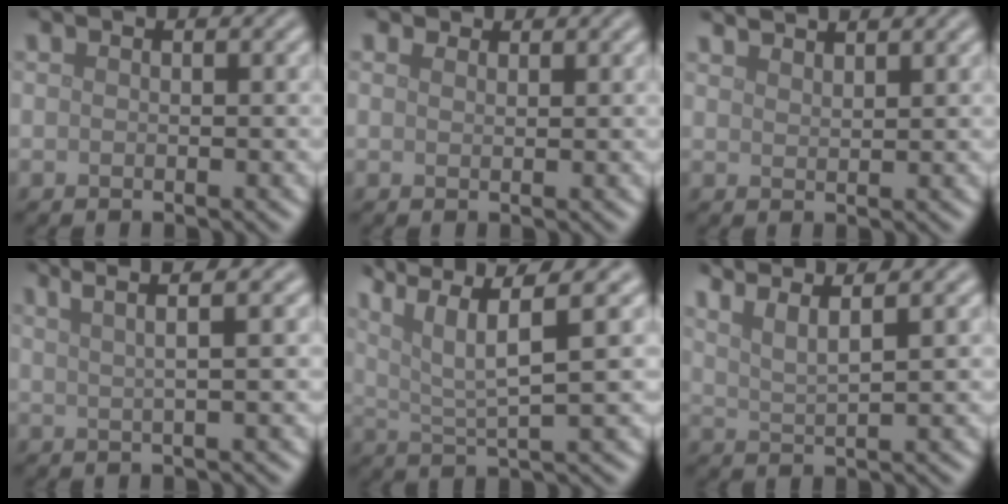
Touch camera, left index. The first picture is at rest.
{"total": 1.4, "force": [1.2, 0.6, 0.3], "torque": [-0.004, -0.008, 0.014]}
{"total": 2.4, "force": [2.3, 0.3, 0.6], "torque": [0.000, 0.005, 0.033]}
{"total": 4.9, "force": [3.3, 1.4, 3.4], "torque": [-0.042, 0.025, 0.016]}
{"total": 8.5, "force": [4.5, 2.0, 7.0], "torque": [-0.134, 0.019, 0.085]}
{"total": 4.8, "force": [3.6, 1.1, 3.0], "torque": [-0.043, 0.021, 0.039]}